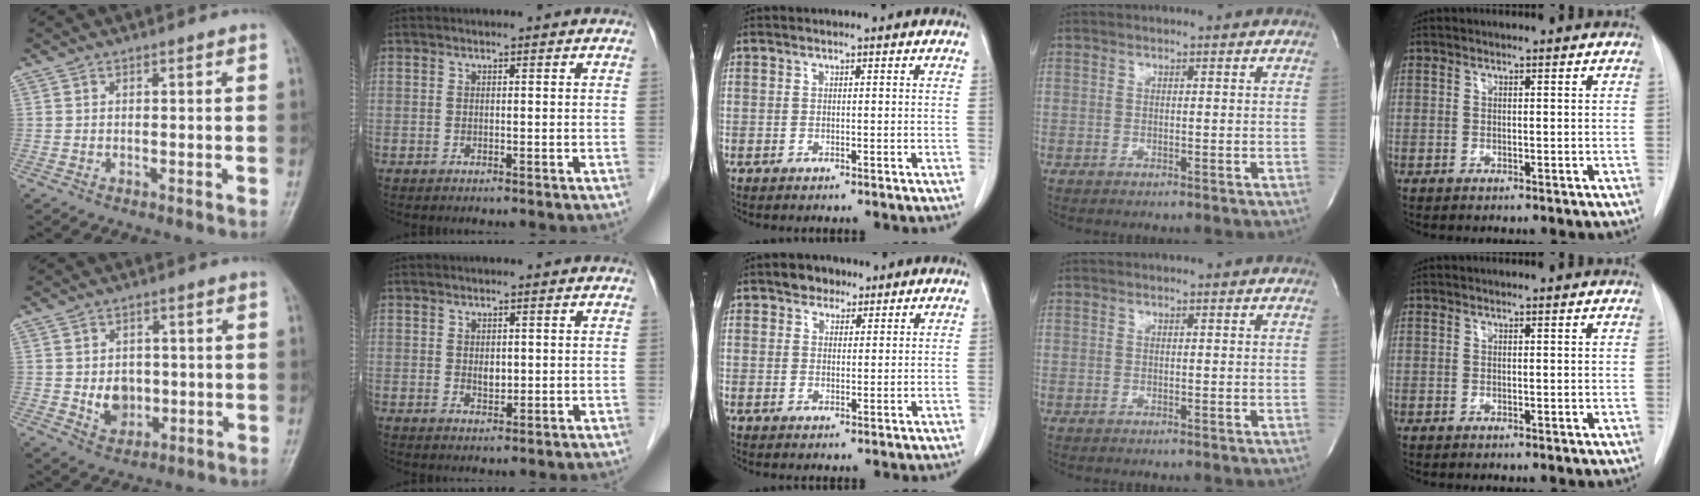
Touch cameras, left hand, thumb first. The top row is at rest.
{"thumb": {"total": 5.9, "force": [-0.4, 4.7, 3.5], "torque": [-0.030, -0.001, 0.002]}, "index": {"total": 1.7, "force": [0.3, 1.1, 1.3], "torque": [-0.022, -0.003, 0.007]}, "middle": {"total": 3.3, "force": [2.3, 2.2, 1.0], "torque": [-0.017, 0.007, 0.037]}}